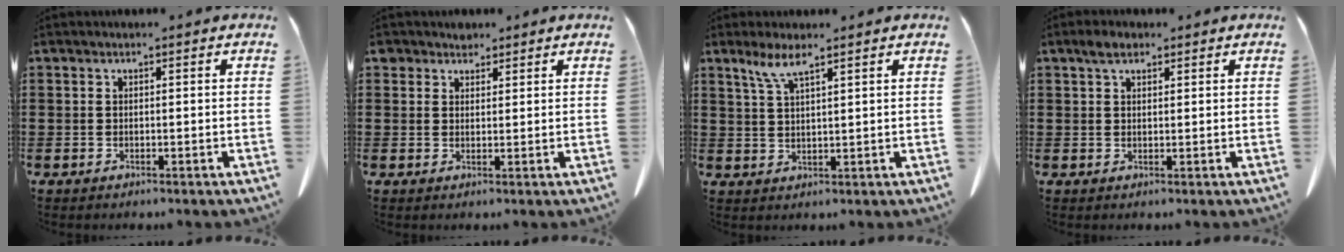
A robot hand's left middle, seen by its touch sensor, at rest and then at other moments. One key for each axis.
{"total": 2.4, "fx": 2.1, "fy": 1.3, "fz": 0.3, "tx": -0.014, "ty": 0.005, "tz": 0.042}
{"total": 4.3, "fx": 2.9, "fy": 0.5, "fz": 3.2, "tx": -0.072, "ty": 0.002, "tz": 0.052}
{"total": 2.7, "fx": 1.8, "fy": 1.1, "fz": 1.5, "tx": -0.027, "ty": 0.001, "tz": 0.033}